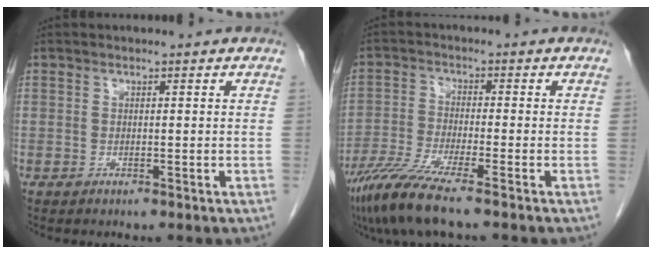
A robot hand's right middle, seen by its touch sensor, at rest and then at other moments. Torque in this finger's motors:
{"motor_torque": [1.26, -0.88, 0.51, 0.15]}